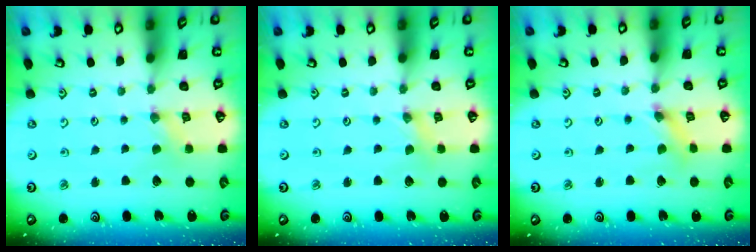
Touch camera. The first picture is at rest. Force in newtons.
{"total": 0.0}
{"total": 2.5, "press": 2.5, "slide": 0.1}